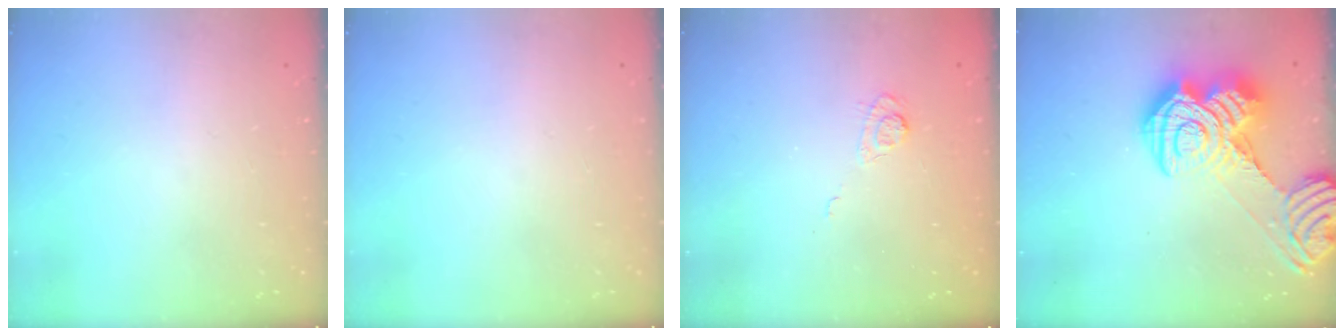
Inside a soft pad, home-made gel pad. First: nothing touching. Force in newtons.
{"total": 0.0}
{"total": 3.3, "press": 2.9, "slide": 1.6}
{"total": 21.0, "press": 20.9, "slide": 1.4}